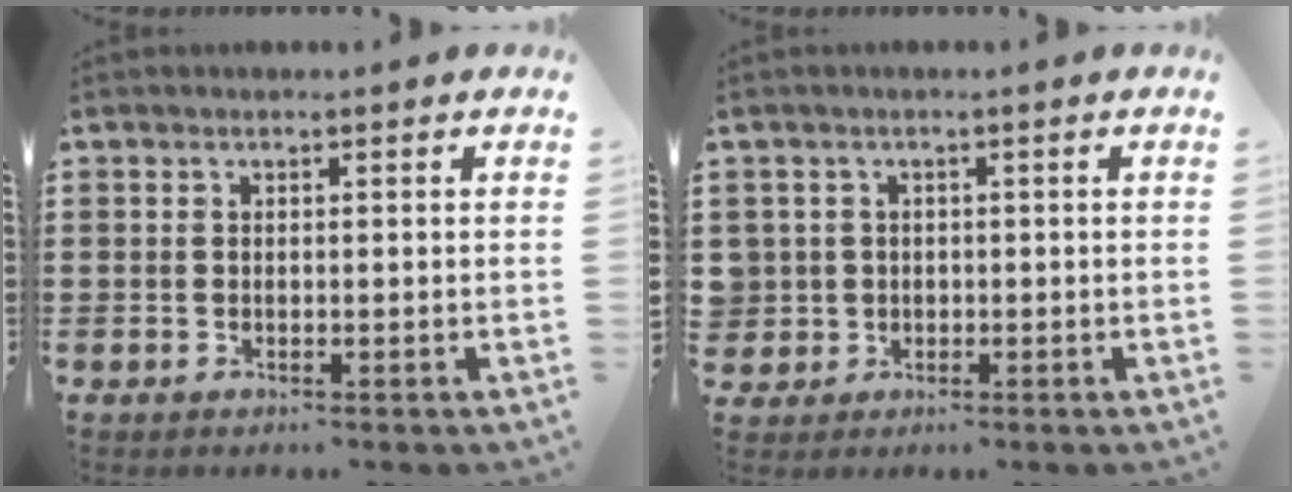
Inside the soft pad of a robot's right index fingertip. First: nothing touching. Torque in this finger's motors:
{"motor_torque": [0.26, 0.54, 0.11, 0.03]}